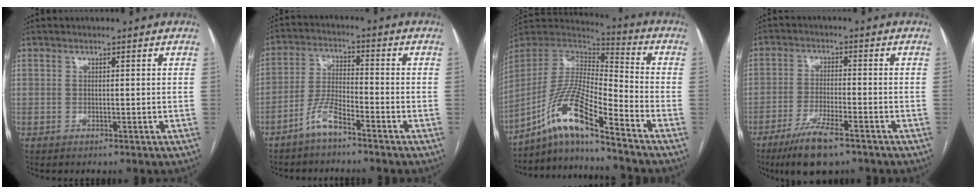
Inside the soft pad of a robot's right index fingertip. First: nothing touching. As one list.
[{"total": 5.5, "force": [-4.1, 0.9, 3.6], "torque": [-0.085, 0.003, -0.084]}, {"total": 13.5, "force": [-9.7, 0.5, 9.4], "torque": [-0.191, 0.009, -0.182]}, {"total": 8.7, "force": [-5.9, 1.6, 6.1], "torque": [-0.115, -0.018, -0.101]}]